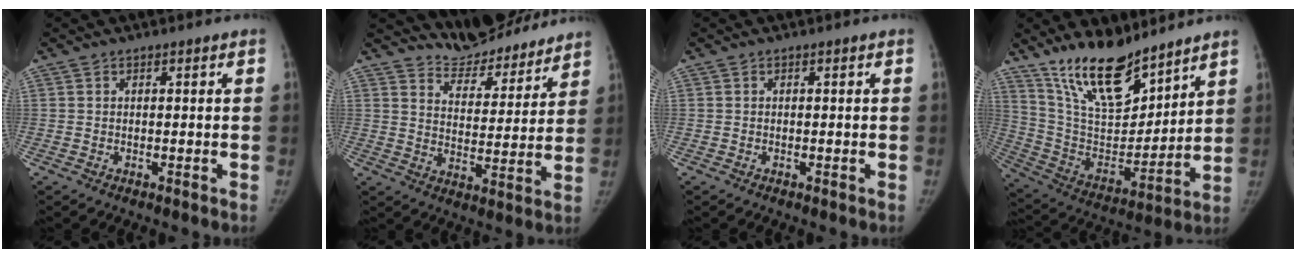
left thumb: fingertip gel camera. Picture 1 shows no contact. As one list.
[{"total": 12.5, "force": [12.0, 3.0, 1.5], "torque": [0.003, -0.084, 0.184]}, {"total": 0.0}, {"total": 19.2, "force": [14.6, 7.1, 10.2], "torque": [-0.136, -0.089, 0.272]}]